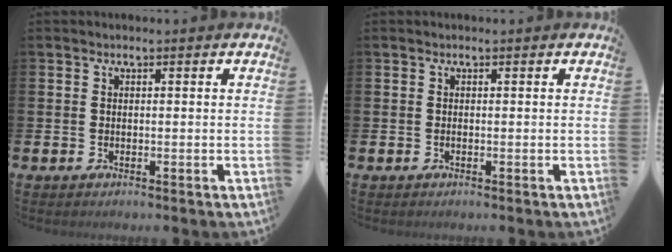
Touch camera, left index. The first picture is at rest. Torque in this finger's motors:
{"motor_torque": [0.16, 0.03, -0.02, -0.01]}